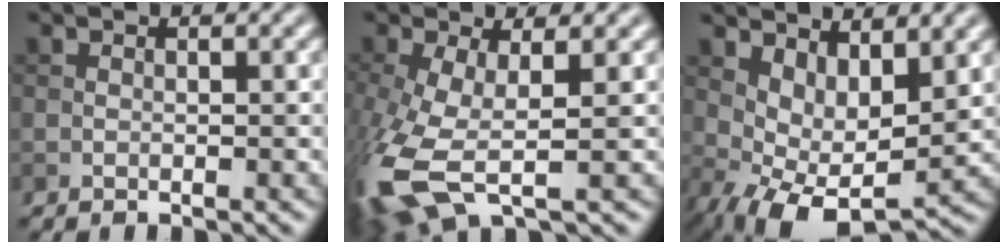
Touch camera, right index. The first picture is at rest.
{"total": 8.8, "force": [-2.5, 3.5, 7.6], "torque": [-0.196, -0.027, -0.047]}
{"total": 5.9, "force": [1.4, 3.1, 4.8], "torque": [-0.082, -0.015, 0.033]}